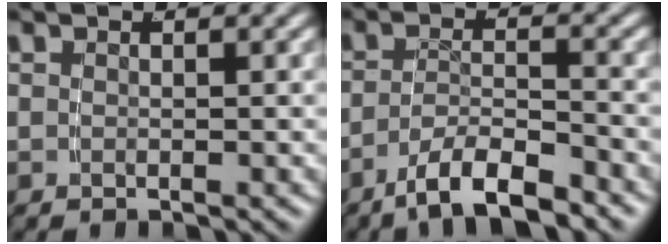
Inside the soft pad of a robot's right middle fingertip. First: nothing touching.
{"total": 4.8, "force": [-3.7, 1.2, 2.8], "torque": [-0.042, -0.007, -0.061]}